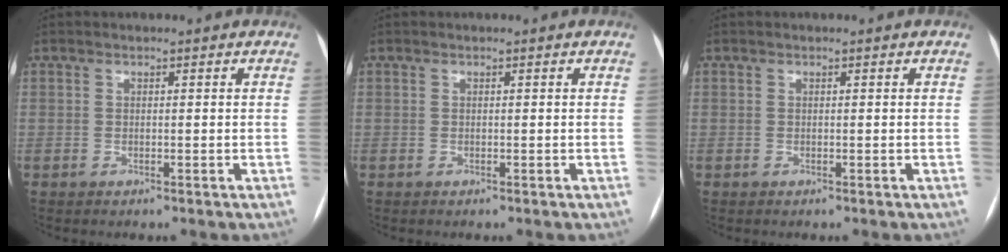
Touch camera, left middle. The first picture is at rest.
{"total": 0.0}
{"total": 0.0}